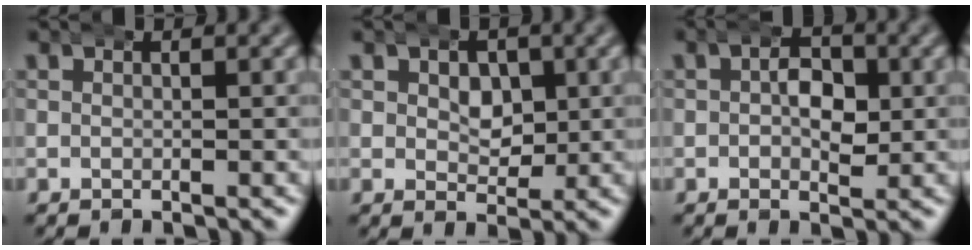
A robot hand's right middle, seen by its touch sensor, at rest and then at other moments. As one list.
[{"total": 2.7, "force": [0.9, 2.1, 1.4], "torque": [-0.022, -0.018, 0.022]}, {"total": 2.8, "force": [0.3, 1.9, 2.1], "torque": [-0.029, -0.006, 0.001]}]